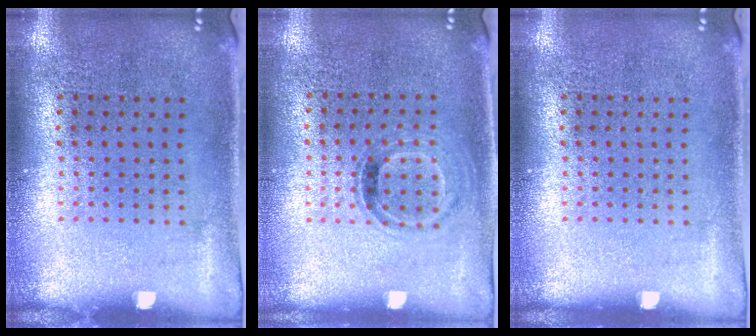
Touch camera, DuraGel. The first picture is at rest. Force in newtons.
{"total": 0.8, "press": 0.7, "slide": 0.4}
{"total": 0.0}